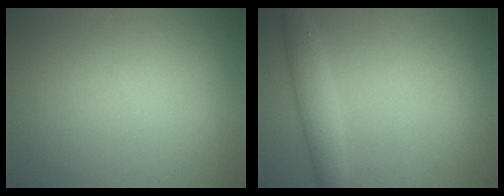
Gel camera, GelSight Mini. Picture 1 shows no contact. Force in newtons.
{"total": 2.8, "press": 2.8, "slide": 0.1}